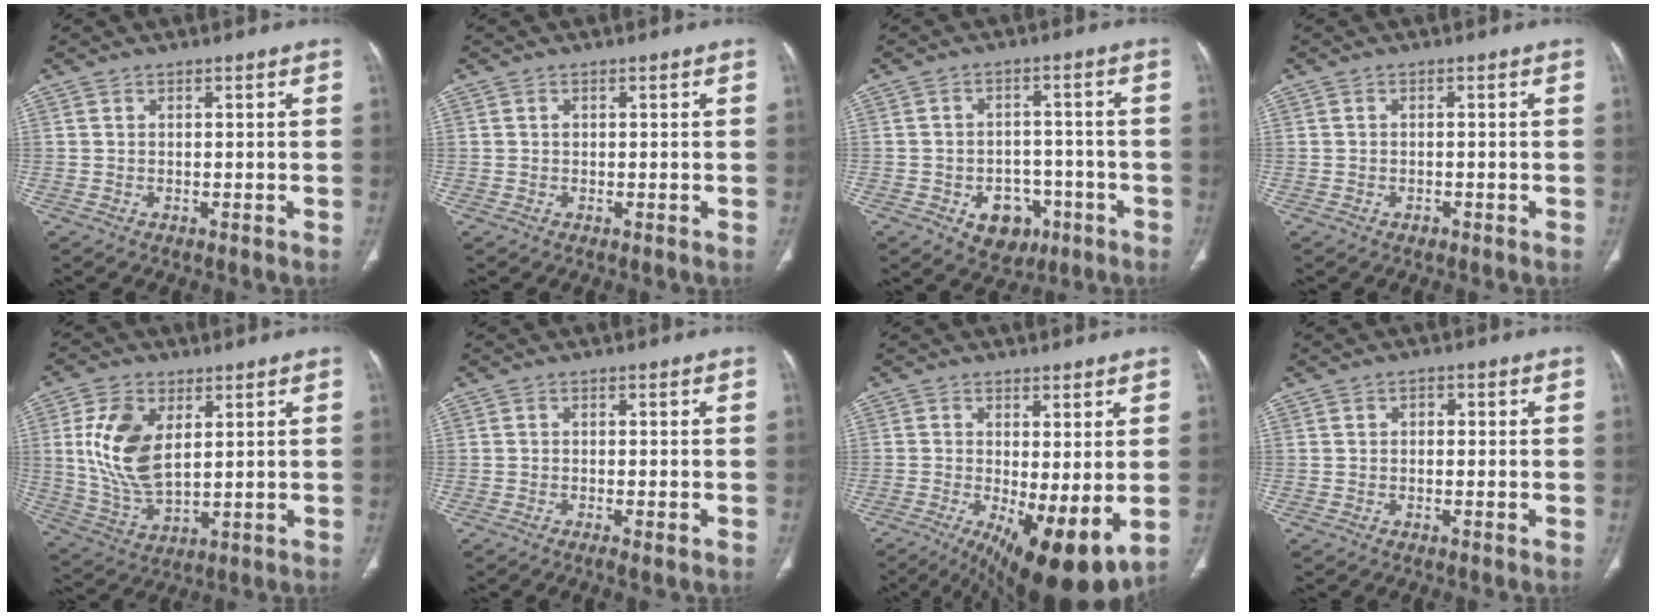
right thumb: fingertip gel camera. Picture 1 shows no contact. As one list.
[{"total": 0.6, "force": [0.2, 0.5, 0.4], "torque": [-0.005, 0.001, 0.004]}, {"total": 8.5, "force": [-3.8, 6.4, 4.2], "torque": [-0.026, 0.031, -0.045]}, {"total": 0.9, "force": [-0.6, 0.6, 0.4], "torque": [-0.006, 0.002, -0.009]}, {"total": 13.3, "force": [3.6, 7.5, 10.4], "torque": [-0.202, -0.018, 0.078]}, {"total": 1.8, "force": [-0.9, 0.4, 1.5], "torque": [-0.027, -0.003, -0.016]}, {"total": 13.6, "force": [-3.1, 4.4, 12.5], "torque": [-0.192, -0.024, -0.031]}, {"total": 1.4, "force": [0.2, 1.1, 0.9], "torque": [-0.007, 0.005, 0.000]}]